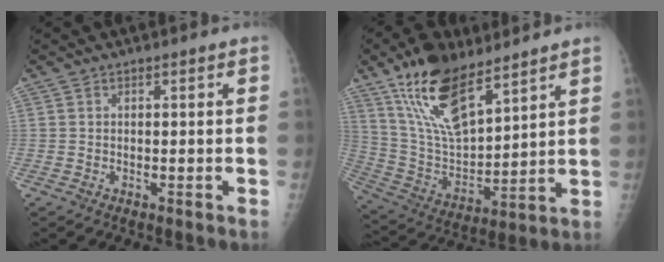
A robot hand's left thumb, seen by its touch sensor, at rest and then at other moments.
{"total": 17.8, "force": [11.6, 7.1, 11.4], "torque": [-0.180, -0.054, 0.230]}